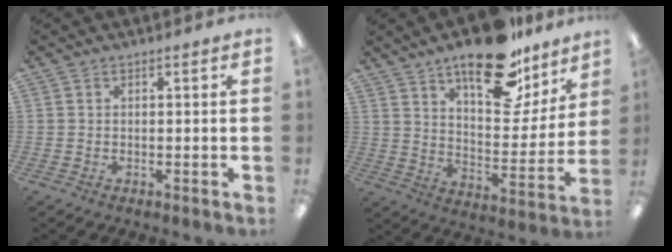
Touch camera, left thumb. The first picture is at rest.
{"total": 22.2, "force": [15.5, 9.7, 12.7], "torque": [-0.174, -0.092, 0.258]}